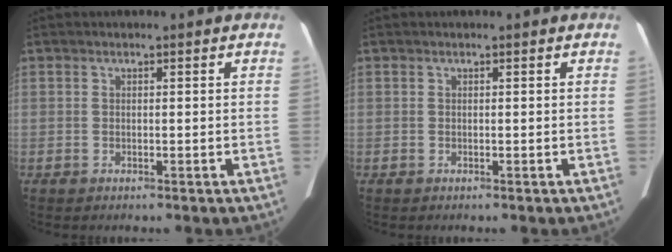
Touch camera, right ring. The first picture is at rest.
{"total": 0.0}